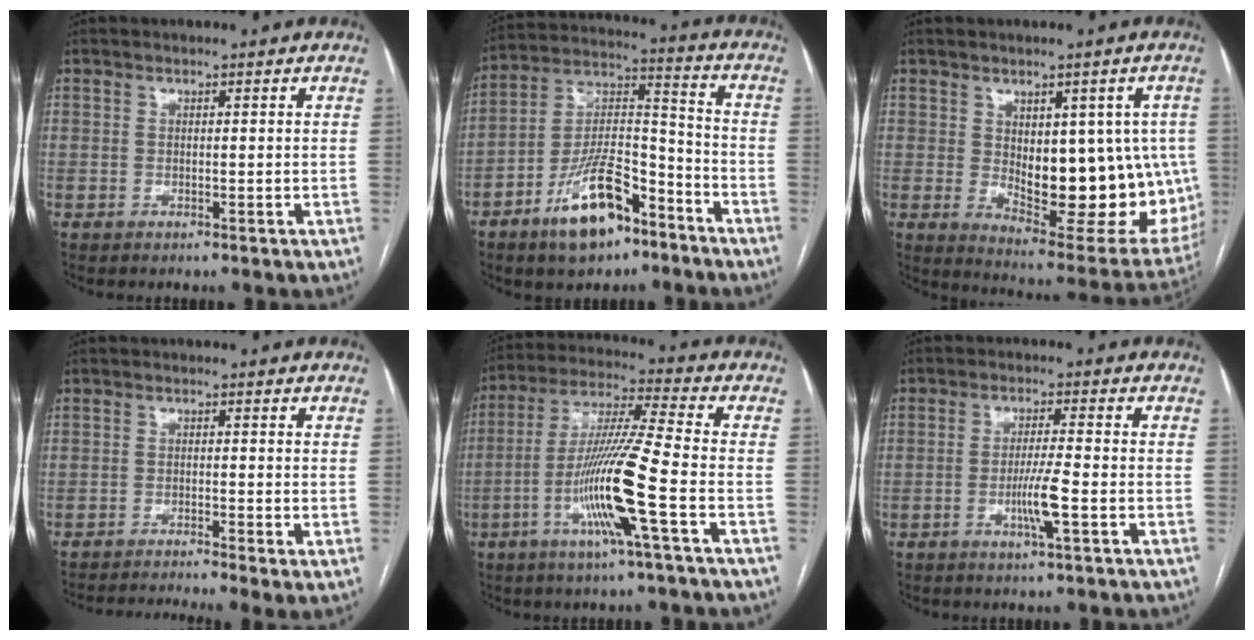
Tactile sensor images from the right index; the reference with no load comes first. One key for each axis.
{"total": 14.5, "fx": -8.9, "fy": 5.6, "fz": 10.0, "tx": -0.189, "ty": 0.012, "tz": -0.153}
{"total": 18.1, "fx": -0.2, "fy": 8.1, "fz": 16.2, "tx": -0.180, "ty": 0.001, "tz": 0.027}
{"total": 7.3, "fx": -5.6, "fy": -0.2, "fz": 4.6, "tx": -0.067, "ty": -0.008, "tz": -0.089}
{"total": 14.2, "fx": -5.0, "fy": -1.1, "fz": 13.3, "tx": -0.266, "ty": -0.008, "tz": -0.100}
{"total": 5.1, "fx": -1.8, "fy": -0.4, "fz": 4.8, "tx": -0.090, "ty": -0.009, "tz": -0.034}